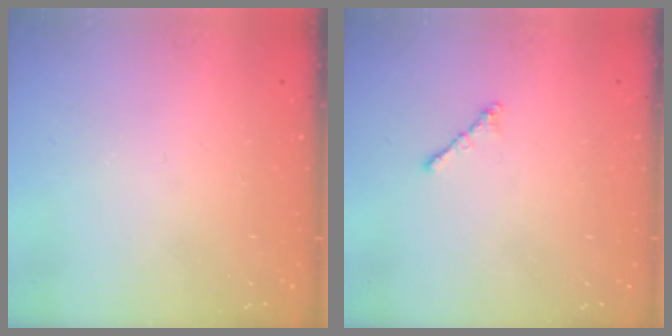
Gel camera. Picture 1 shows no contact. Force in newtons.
{"total": 1.8, "press": 1.7, "slide": 0.6}